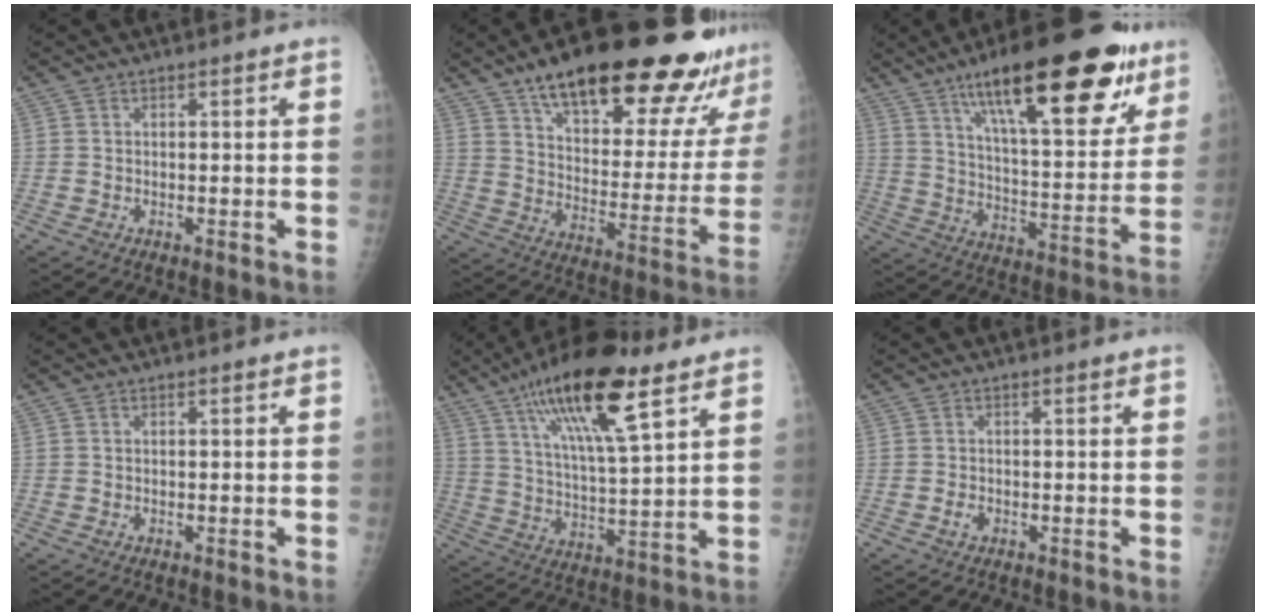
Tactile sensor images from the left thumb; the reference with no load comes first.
{"total": 29.1, "force": [21.2, 8.2, 18.2], "torque": [-0.224, -0.076, 0.301]}
{"total": 28.1, "force": [16.2, 8.9, 21.2], "torque": [-0.281, -0.040, 0.252]}
{"total": 0.0}
{"total": 18.5, "force": [10.6, 4.8, 14.5], "torque": [-0.234, -0.036, 0.185]}
{"total": 0.9, "force": [-0.5, 0.6, 0.5], "torque": [-0.008, 0.000, -0.008]}